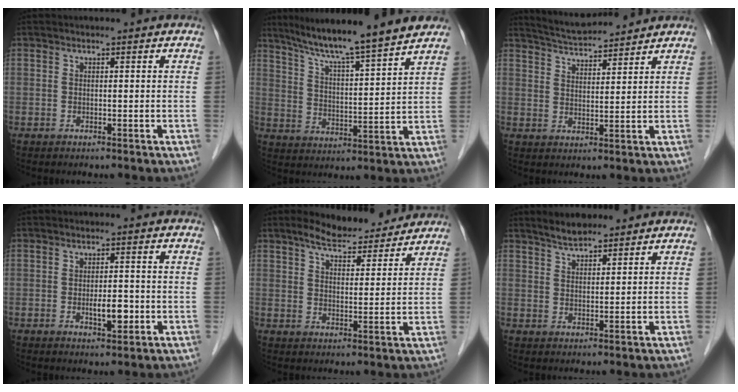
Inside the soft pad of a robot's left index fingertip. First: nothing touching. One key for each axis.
{"total": 14.2, "fx": 12.5, "fy": -0.5, "fz": 6.8, "tx": -0.116, "ty": 0.015, "tz": 0.192}
{"total": 8.2, "fx": 7.9, "fy": 0.6, "fz": 2.0, "tx": -0.048, "ty": 0.024, "tz": 0.135}
{"total": 3.6, "fx": -1.0, "fy": 1.3, "fz": 3.2, "tx": -0.053, "ty": 0.000, "tz": -0.012}
{"total": 9.7, "fx": 8.8, "fy": 2.3, "fz": 3.6, "tx": -0.057, "ty": 0.017, "tz": 0.130}
{"total": 3.9, "fx": 3.5, "fy": 1.0, "fz": 1.3, "tx": -0.030, "ty": 0.011, "tz": 0.064}